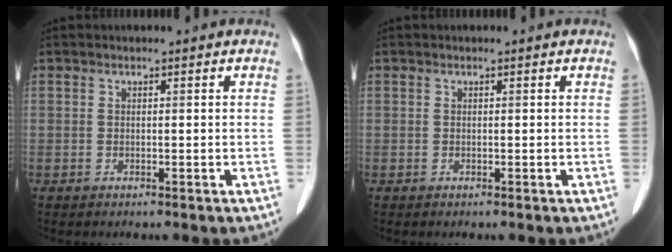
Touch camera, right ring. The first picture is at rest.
{"total": 0.0}